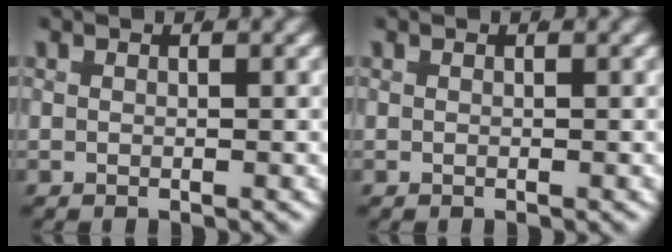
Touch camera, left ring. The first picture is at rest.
{"total": 0.0}